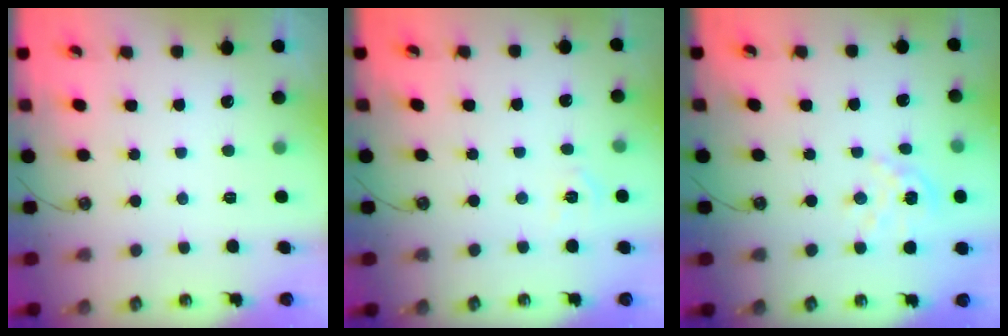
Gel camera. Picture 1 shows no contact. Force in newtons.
{"total": 3.2, "press": 3.1, "slide": 0.5}
{"total": 5.9, "press": 5.9, "slide": 0.5}